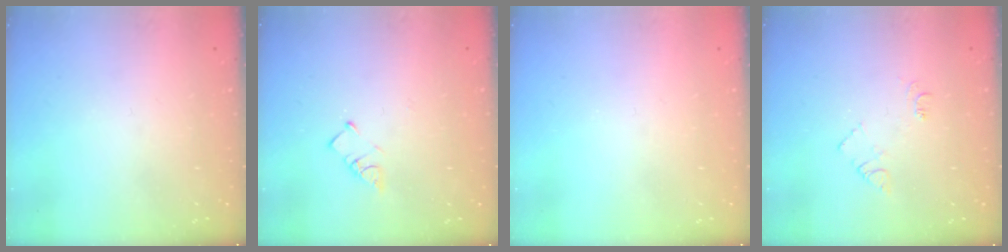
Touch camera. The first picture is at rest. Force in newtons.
{"total": 3.2, "press": 3.2, "slide": 0.6}
{"total": 0.0}
{"total": 5.9, "press": 5.8, "slide": 0.8}